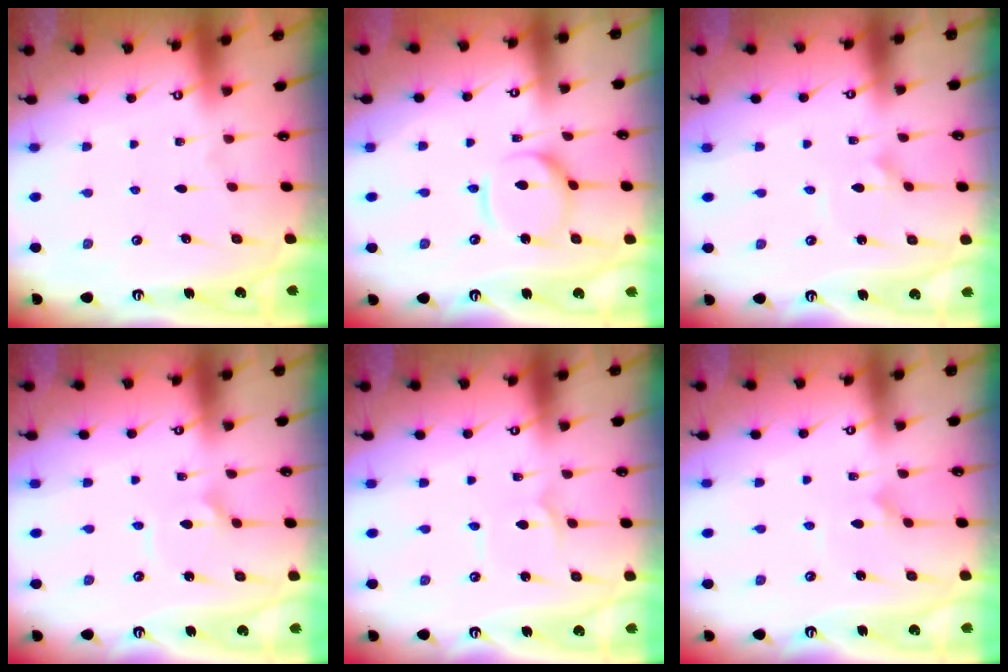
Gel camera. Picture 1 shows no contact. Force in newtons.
{"total": 10.3, "press": 10.2, "slide": 1.0}
{"total": 1.6, "press": 1.6, "slide": 0.0}
{"total": 2.7, "press": 2.7, "slide": 0.2}
{"total": 1.1, "press": 1.1, "slide": 0.1}
{"total": 4.0, "press": 3.9, "slide": 0.3}